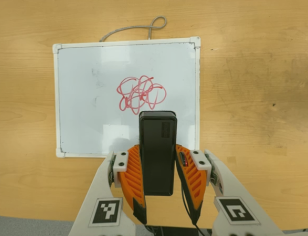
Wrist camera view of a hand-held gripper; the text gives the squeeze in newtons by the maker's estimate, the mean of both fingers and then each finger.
{"total": 3.6, "left": 2.3, "right": 4.9}